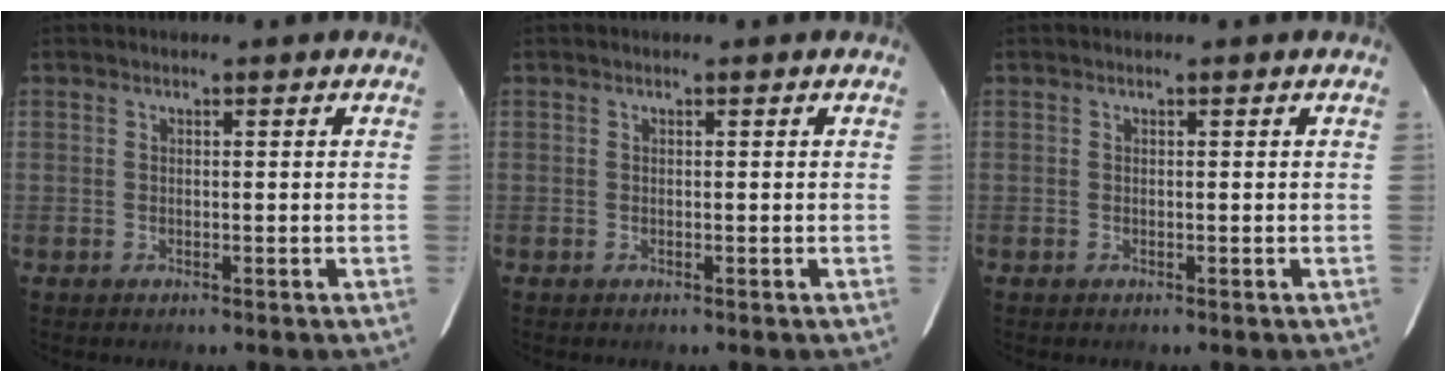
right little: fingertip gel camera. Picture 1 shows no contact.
{"total": 0.0}
{"total": 0.0}